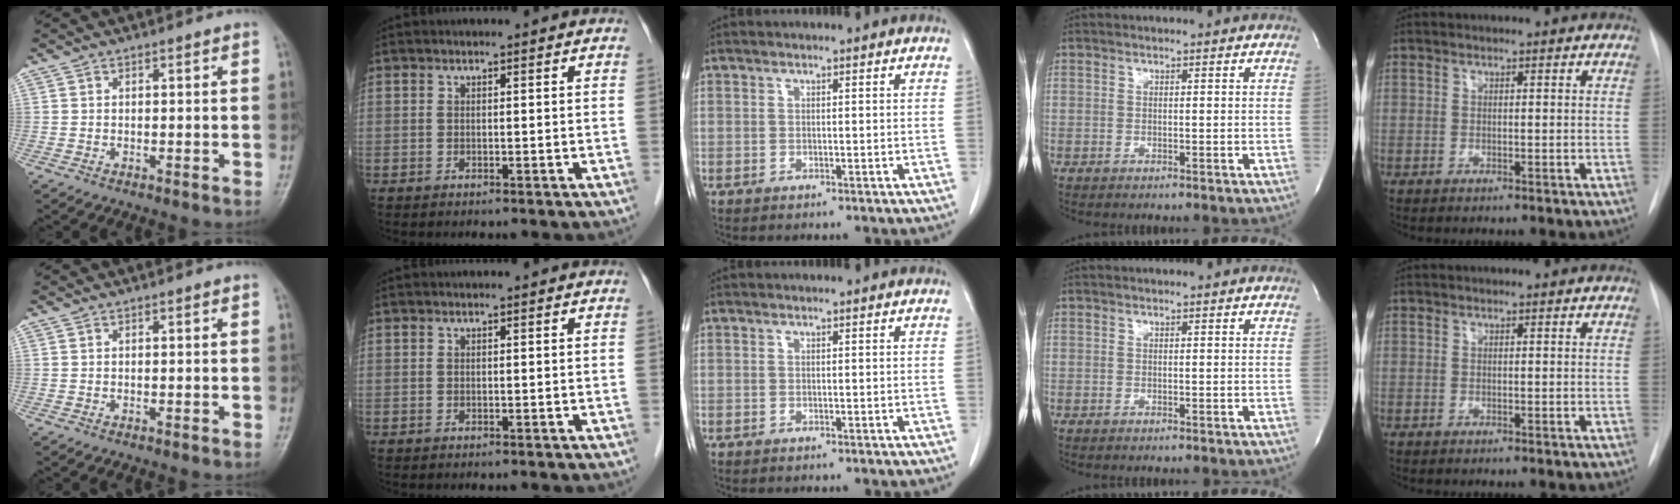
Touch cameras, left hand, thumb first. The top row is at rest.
{}